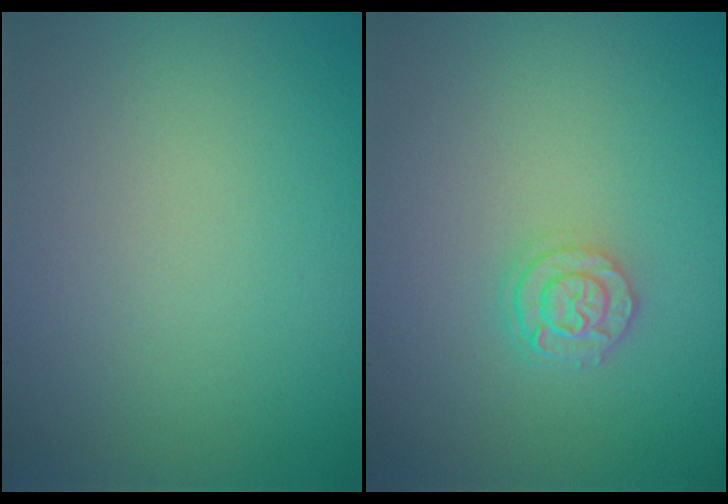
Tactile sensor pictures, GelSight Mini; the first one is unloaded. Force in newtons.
{"total": 2.4, "press": 2.0, "slide": 1.3}